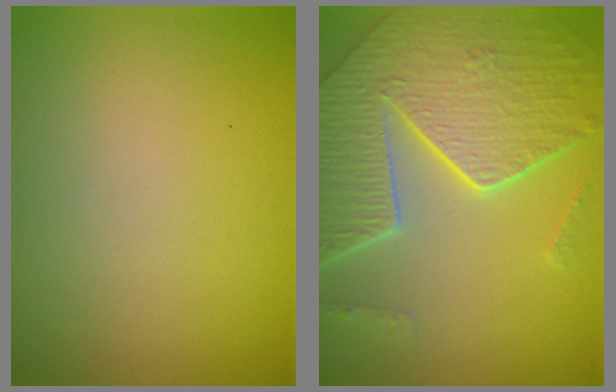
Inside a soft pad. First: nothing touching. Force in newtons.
{"total": 8.3, "press": 5.9, "slide": 5.9}